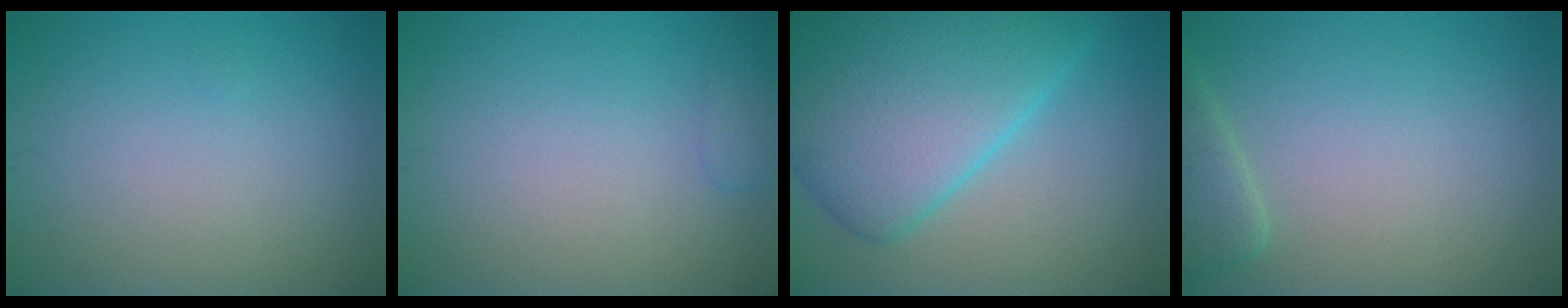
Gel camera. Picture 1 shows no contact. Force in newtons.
{"total": 1.1, "press": 1.1, "slide": 0.1}
{"total": 10.9, "press": 10.9, "slide": 0.2}
{"total": 2.2, "press": 2.2, "slide": 0.2}